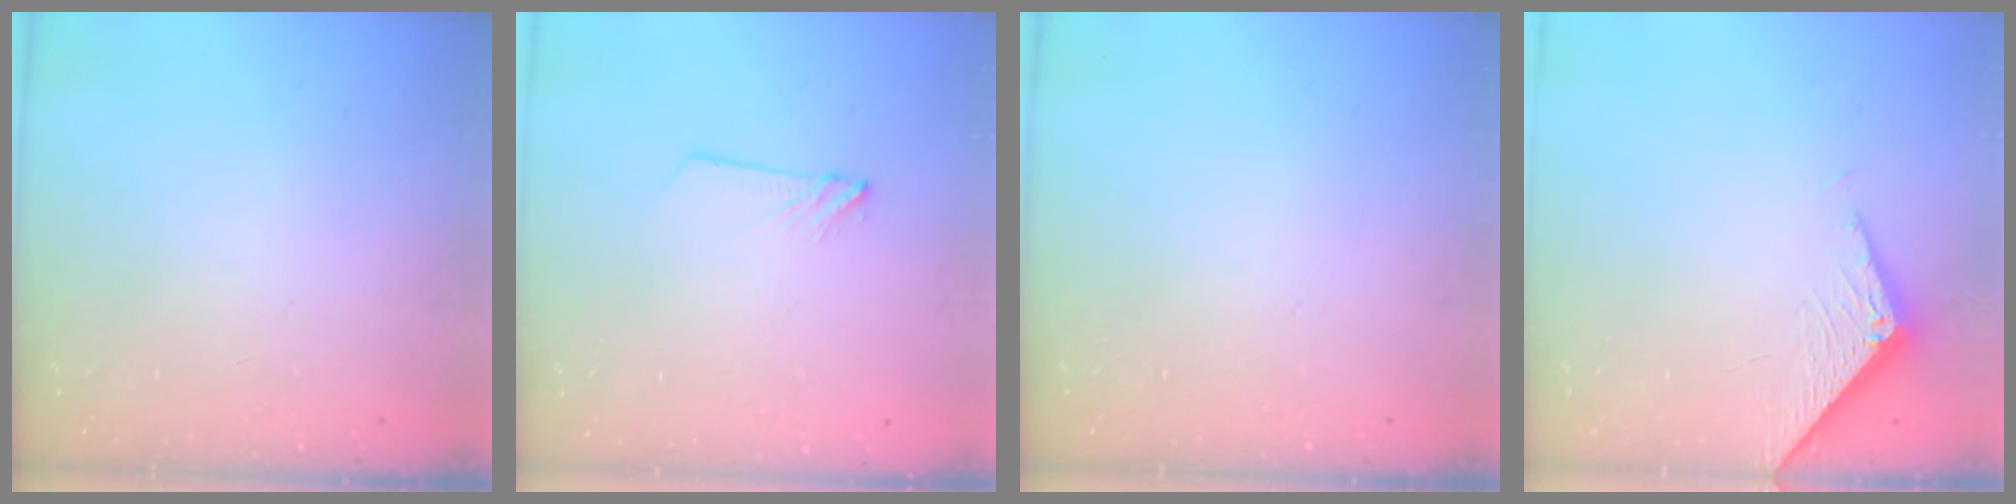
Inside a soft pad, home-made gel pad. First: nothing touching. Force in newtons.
{"total": 2.8, "press": 2.8, "slide": 0.3}
{"total": 0.0}
{"total": 4.0, "press": 4.0, "slide": 0.1}